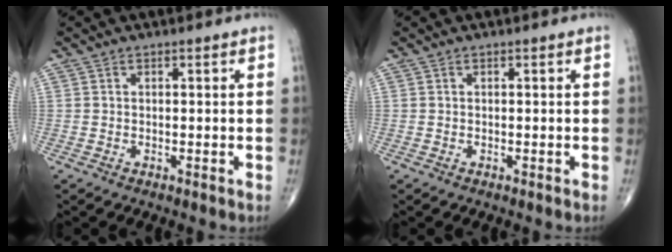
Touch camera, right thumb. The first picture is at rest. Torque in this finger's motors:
{"motor_torque": [-0.17, 0.15, -0.02, 0.05, 0.00]}